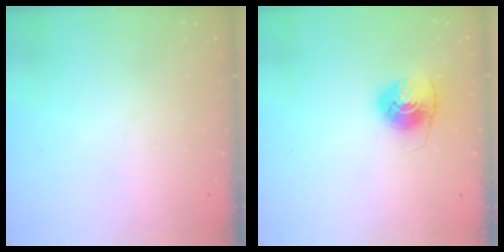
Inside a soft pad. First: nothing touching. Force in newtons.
{"total": 7.9, "press": 7.9, "slide": 0.1}